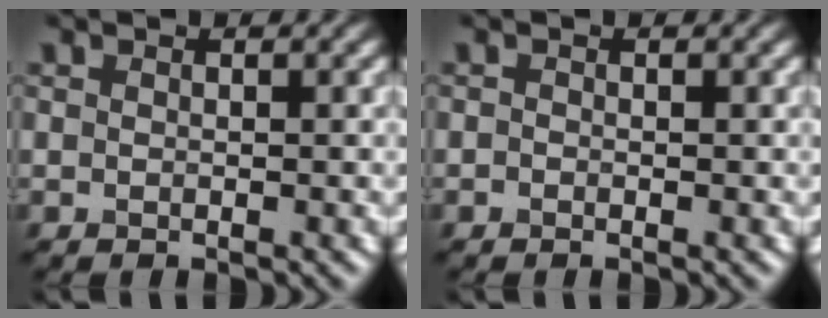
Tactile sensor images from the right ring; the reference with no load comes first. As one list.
[{"total": 0.0}]